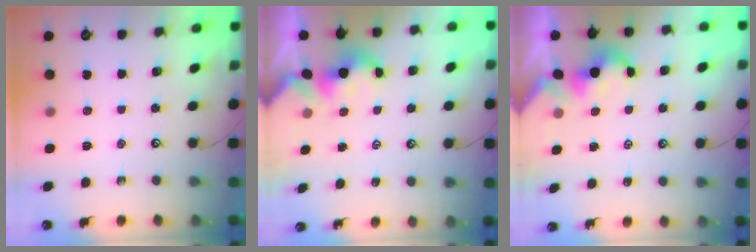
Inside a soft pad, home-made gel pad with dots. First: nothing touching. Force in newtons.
{"total": 1.5, "press": 1.5, "slide": 0.2}
{"total": 2.1, "press": 2.1, "slide": 0.2}